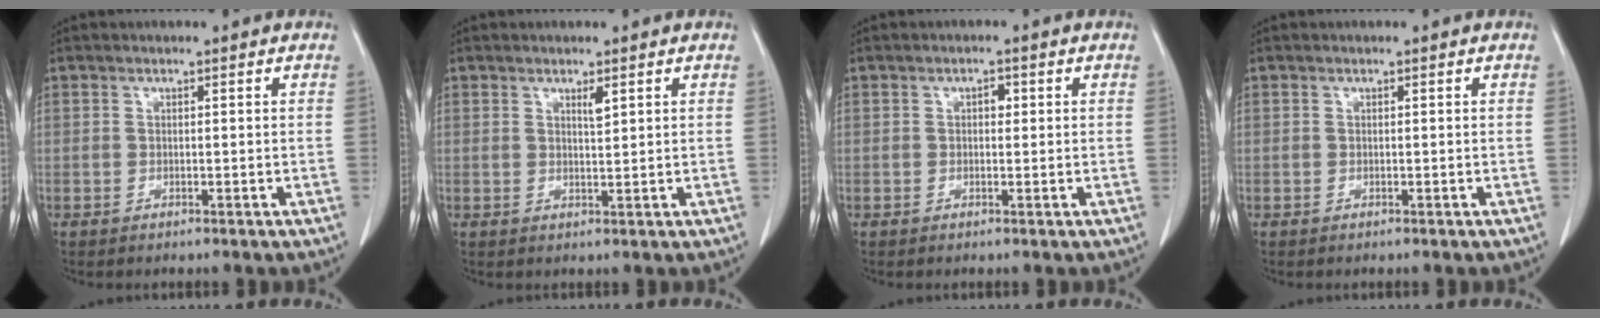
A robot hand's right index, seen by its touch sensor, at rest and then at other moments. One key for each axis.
{"total": 1.5, "fx": 0.9, "fy": 0.2, "fz": 1.1, "tx": -0.020, "ty": -0.005, "tz": 0.016}
{"total": 1.3, "fx": 0.3, "fy": 0.8, "fz": 1.0, "tx": -0.009, "ty": 0.003, "tz": 0.001}
{"total": 0.0}